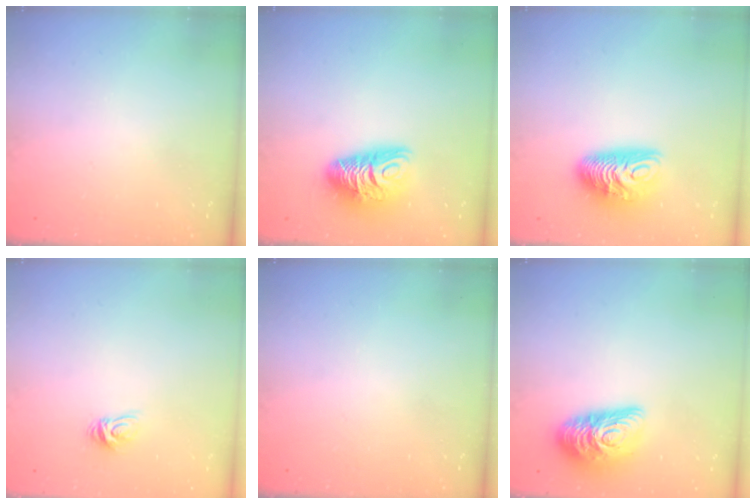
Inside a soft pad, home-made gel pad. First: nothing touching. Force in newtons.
{"total": 11.6, "press": 11.6, "slide": 1.3}
{"total": 11.0, "press": 11.0, "slide": 0.4}
{"total": 5.0, "press": 4.9, "slide": 0.5}
{"total": 0.0}
{"total": 13.9, "press": 13.9, "slide": 0.7}